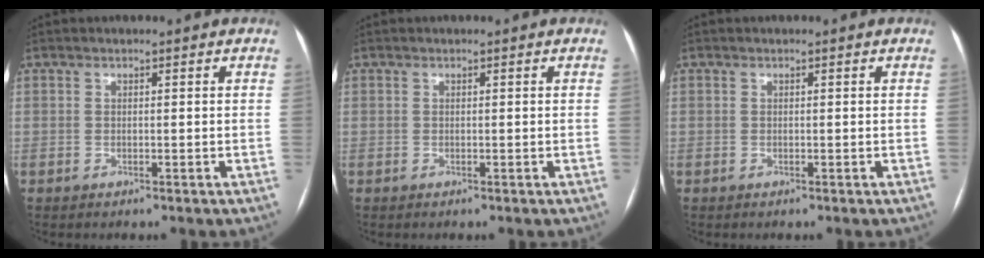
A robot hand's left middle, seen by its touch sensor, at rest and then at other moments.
{"total": 0.0}
{"total": 0.0}